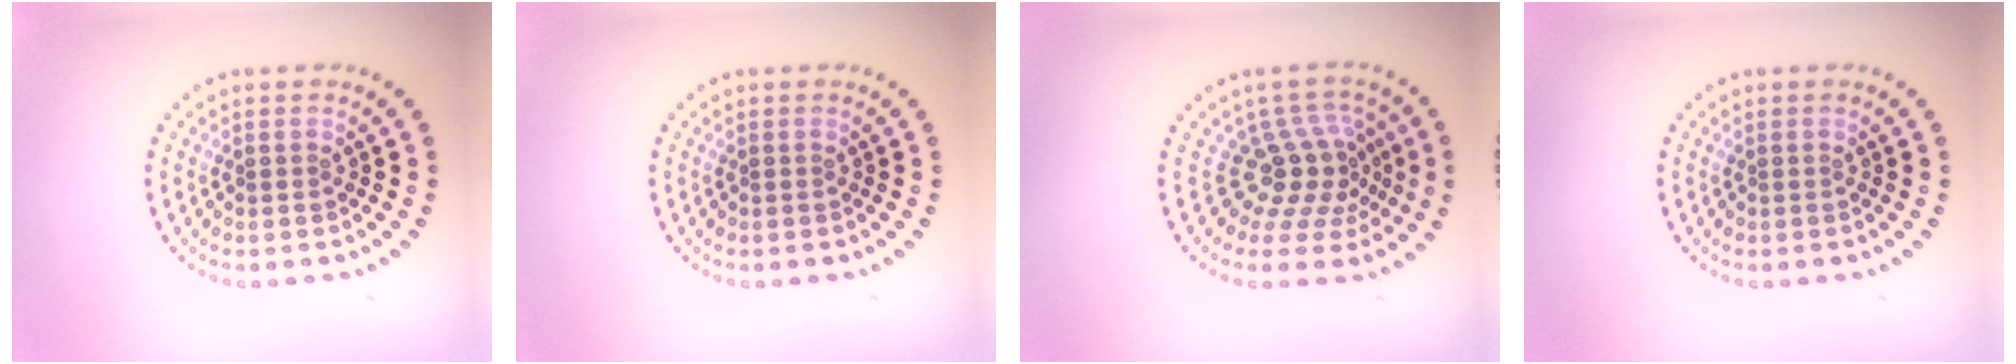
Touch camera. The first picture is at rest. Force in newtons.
{"total": 0.0}
{"total": 4.0, "press": 2.7, "slide": 2.9}
{"total": 0.0}